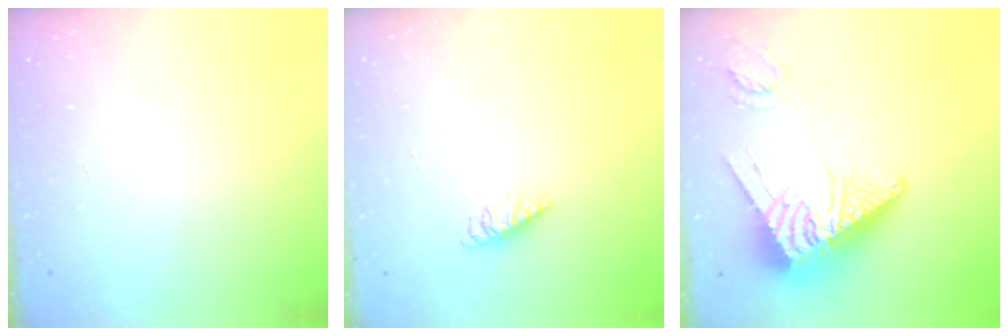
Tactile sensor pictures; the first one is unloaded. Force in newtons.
{"total": 2.9, "press": 2.9, "slide": 0.3}
{"total": 14.6, "press": 14.5, "slide": 1.5}